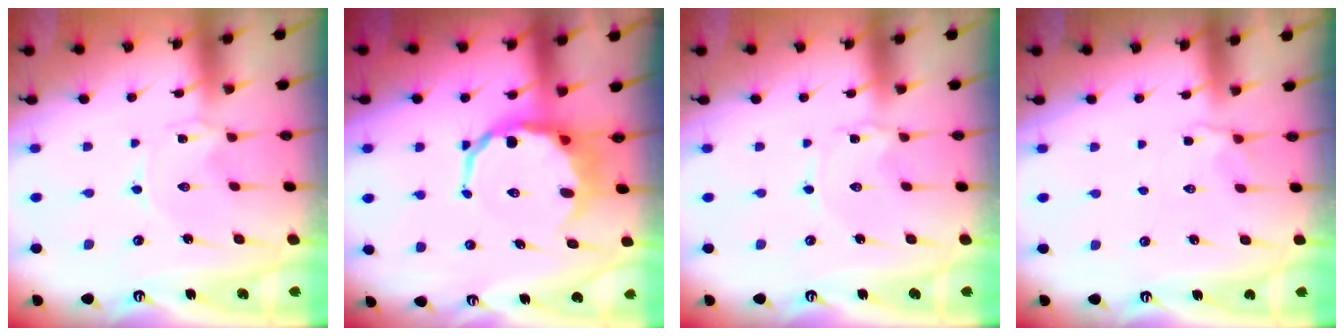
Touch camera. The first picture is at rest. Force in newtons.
{"total": 8.9, "press": 8.5, "slide": 2.5}
{"total": 0.7, "press": 0.7, "slide": 0.1}
{"total": 3.4, "press": 3.0, "slide": 1.6}